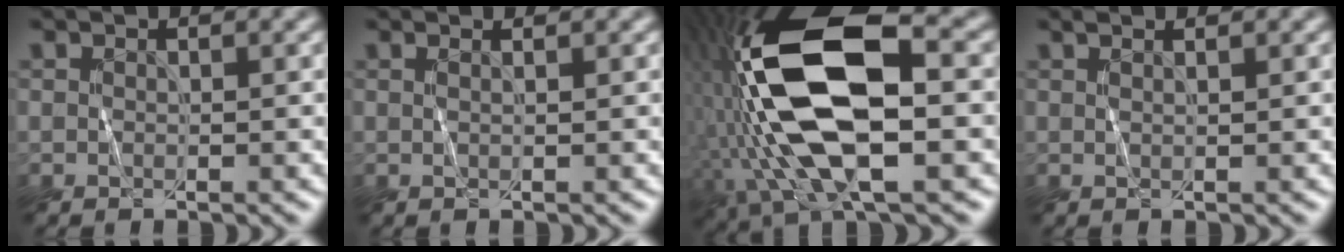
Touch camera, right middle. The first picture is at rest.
{"total": 0.7, "force": [0.4, -0.2, 0.5], "torque": [-0.010, -0.001, 0.005]}
{"total": 15.2, "force": [-0.8, 6.7, 13.7], "torque": [-0.301, 0.016, -0.023]}
{"total": 1.0, "force": [0.8, -0.1, 0.6], "torque": [-0.008, -0.002, 0.009]}